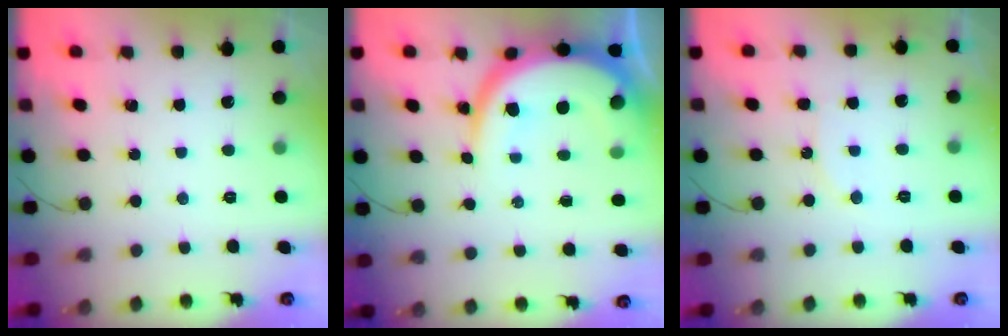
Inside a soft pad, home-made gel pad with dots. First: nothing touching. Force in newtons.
{"total": 13.8, "press": 13.8, "slide": 1.3}
{"total": 6.5, "press": 6.5, "slide": 0.4}